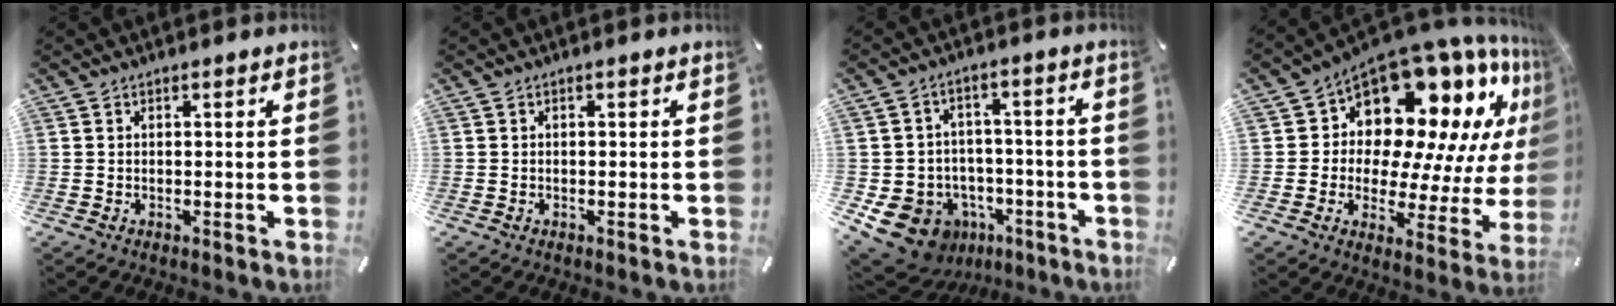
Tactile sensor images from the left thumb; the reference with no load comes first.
{"total": 0.0}
{"total": 12.4, "force": [-5.8, 10.3, 3.8], "torque": [-0.064, 0.035, -0.086]}
{"total": 16.9, "force": [10.5, 10.4, 8.3], "torque": [-0.114, -0.107, 0.185]}